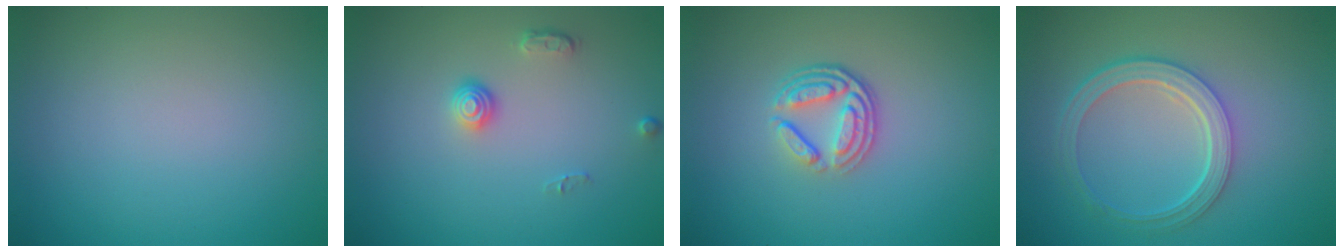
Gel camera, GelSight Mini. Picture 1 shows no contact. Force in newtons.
{"total": 1.4, "press": 1.0, "slide": 1.0}
{"total": 3.9, "press": 2.8, "slide": 2.7}
{"total": 4.8, "press": 3.6, "slide": 3.1}